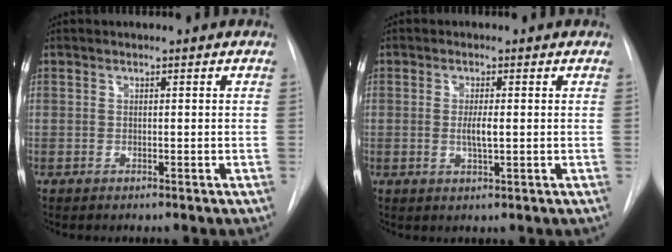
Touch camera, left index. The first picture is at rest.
{"total": 2.5, "force": [-0.1, 0.4, 2.5], "torque": [-0.048, -0.002, 0.000]}